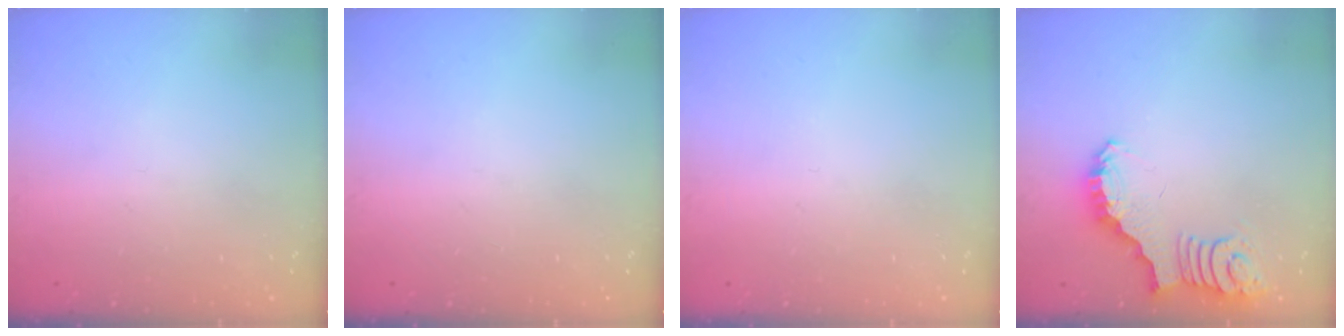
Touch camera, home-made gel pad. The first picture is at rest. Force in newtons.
{"total": 0.0}
{"total": 0.0}
{"total": 2.5, "press": 2.5, "slide": 0.5}